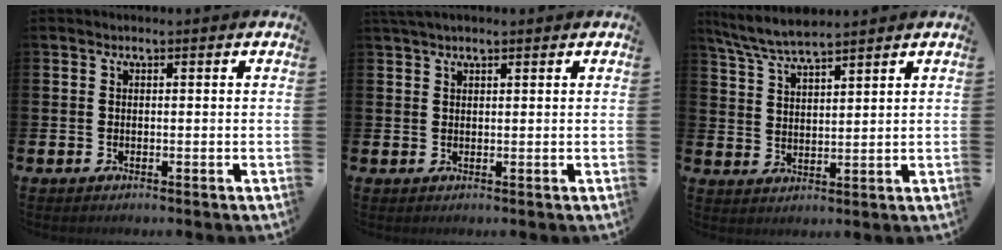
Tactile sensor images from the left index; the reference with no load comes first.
{"total": 1.9, "force": [1.6, 0.4, 0.8], "torque": [-0.016, 0.004, 0.029]}
{"total": 5.9, "force": [5.5, 0.5, 2.1], "torque": [-0.063, -0.019, 0.101]}